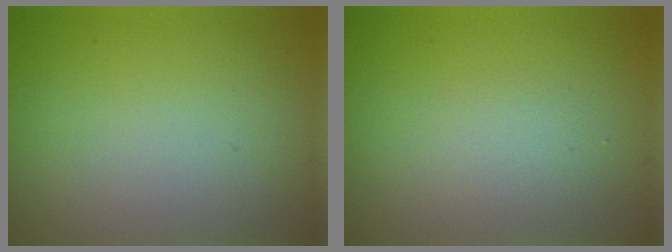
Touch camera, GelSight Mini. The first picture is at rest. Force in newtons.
{"total": 1.6, "press": 1.6, "slide": 0.0}